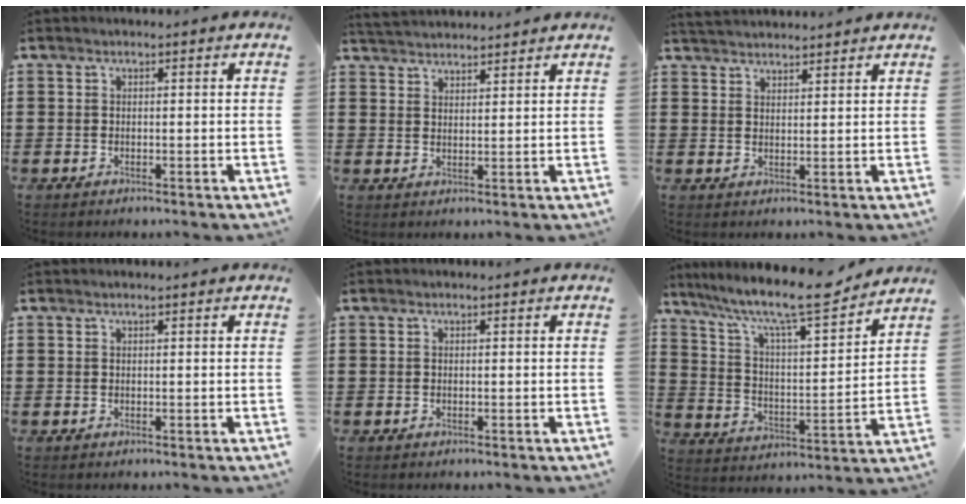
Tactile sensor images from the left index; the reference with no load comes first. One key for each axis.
{"total": 2.7, "fx": 2.7, "fy": 0.0, "fz": -0.2, "tx": -0.006, "ty": -0.008, "tz": 0.051}
{"total": 2.5, "fx": 2.5, "fy": -0.1, "fz": -0.3, "tx": -0.003, "ty": -0.004, "tz": 0.048}
{"total": 0.0}
{"total": 0.0}
{"total": 10.9, "fx": 9.1, "fy": 1.4, "fz": 6.0, "tx": -0.133, "ty": -0.062, "tz": 0.146}